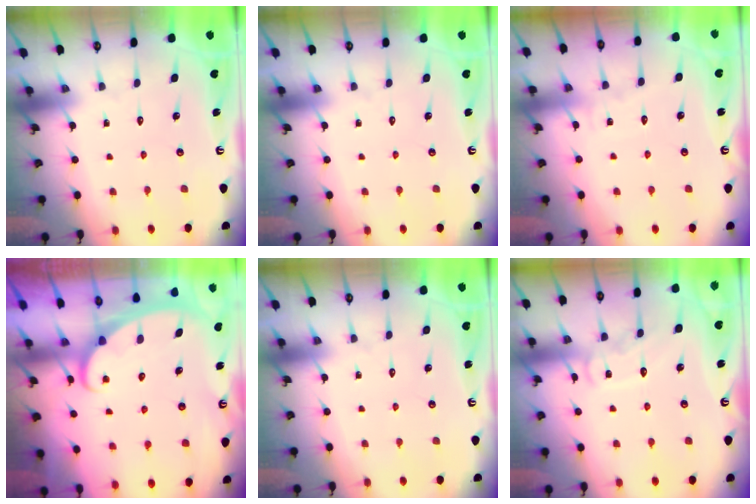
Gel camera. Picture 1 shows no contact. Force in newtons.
{"total": 0.0}
{"total": 5.4, "press": 5.4, "slide": 0.3}
{"total": 2.5, "press": 2.4, "slide": 0.4}
{"total": 0.0}
{"total": 8.8, "press": 8.8, "slide": 0.8}